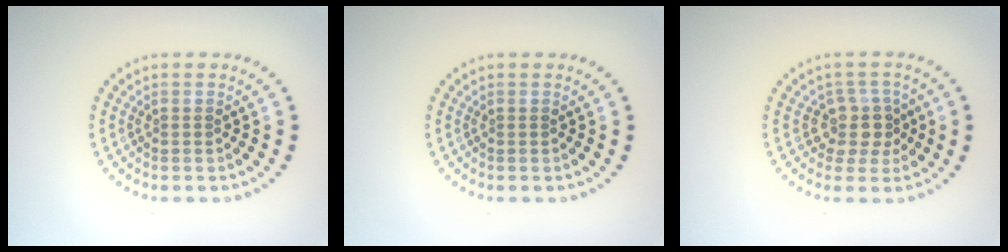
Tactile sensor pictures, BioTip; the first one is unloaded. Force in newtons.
{"total": 0.0}
{"total": 2.9, "press": 2.2, "slide": 1.8}